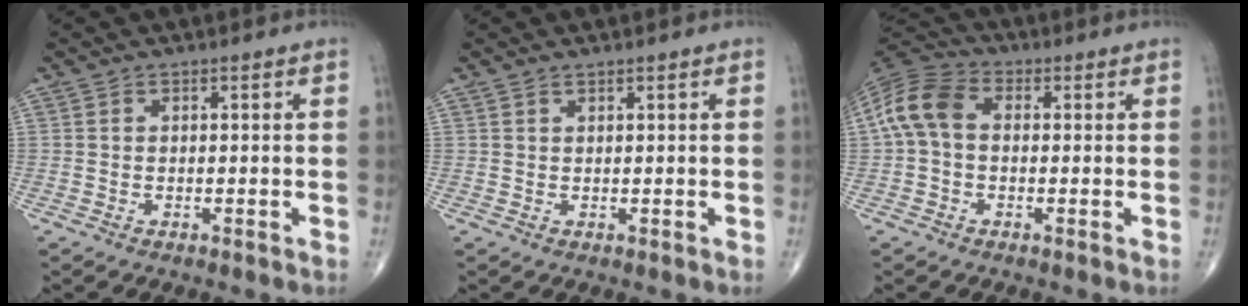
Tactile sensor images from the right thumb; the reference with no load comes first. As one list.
[{"total": 0.6, "force": [0.5, 0.1, 0.1], "torque": [-0.005, -0.004, 0.010]}, {"total": 9.5, "force": [0.5, 6.6, 6.8], "torque": [-0.136, 0.028, -0.004]}]